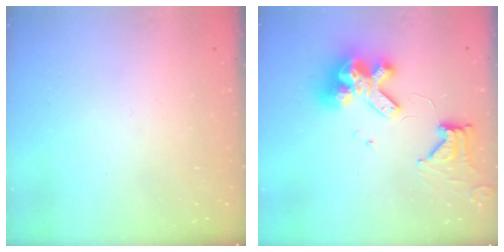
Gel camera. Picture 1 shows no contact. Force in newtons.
{"total": 13.8, "press": 13.7, "slide": 1.6}